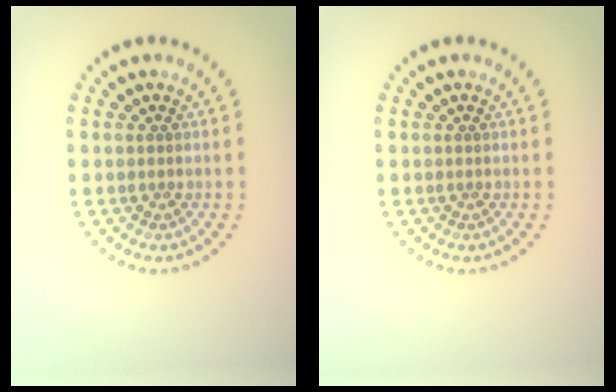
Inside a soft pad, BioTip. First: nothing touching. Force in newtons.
{"total": 0.0}